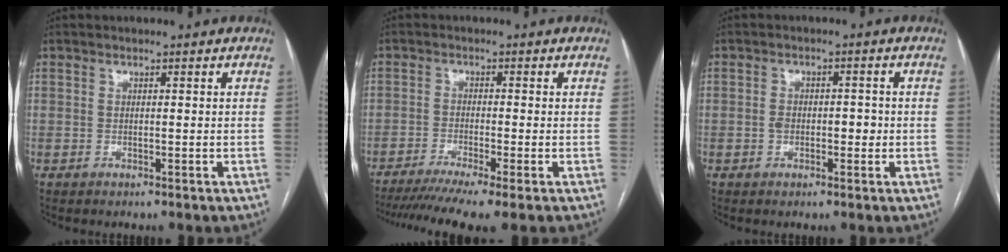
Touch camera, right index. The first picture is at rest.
{"total": 9.7, "force": [-7.3, -0.4, 6.3], "torque": [-0.096, -0.018, -0.115]}
{"total": 3.1, "force": [-0.4, 2.0, 2.4], "torque": [-0.032, 0.019, -0.003]}